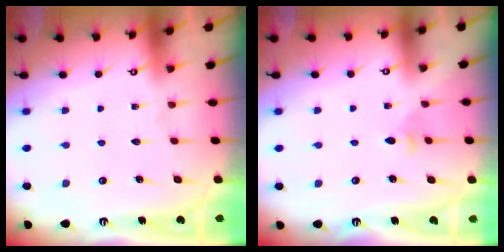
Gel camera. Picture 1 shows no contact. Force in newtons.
{"total": 2.5, "press": 2.4, "slide": 0.6}